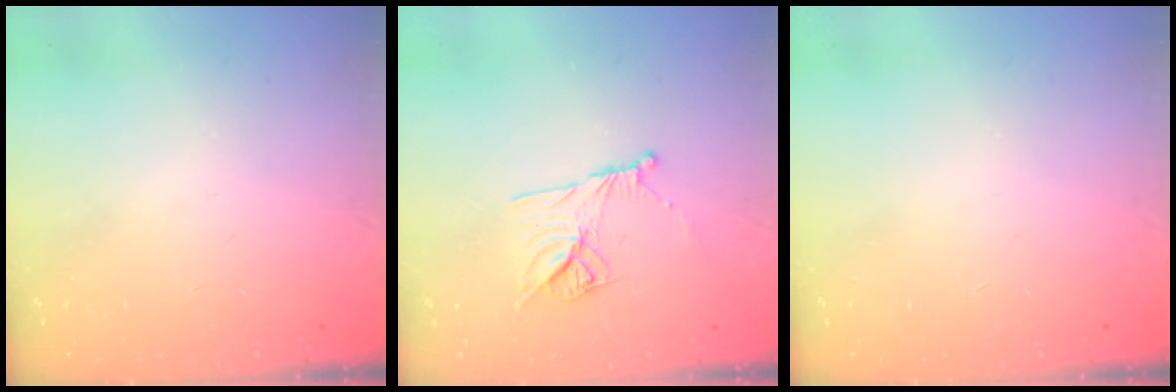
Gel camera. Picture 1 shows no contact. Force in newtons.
{"total": 9.9, "press": 9.8, "slide": 1.2}
{"total": 0.0}